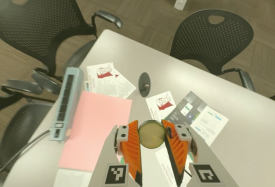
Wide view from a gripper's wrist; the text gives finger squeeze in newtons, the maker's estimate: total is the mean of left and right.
{"total": 12.1, "left": 12.0, "right": 12.3}